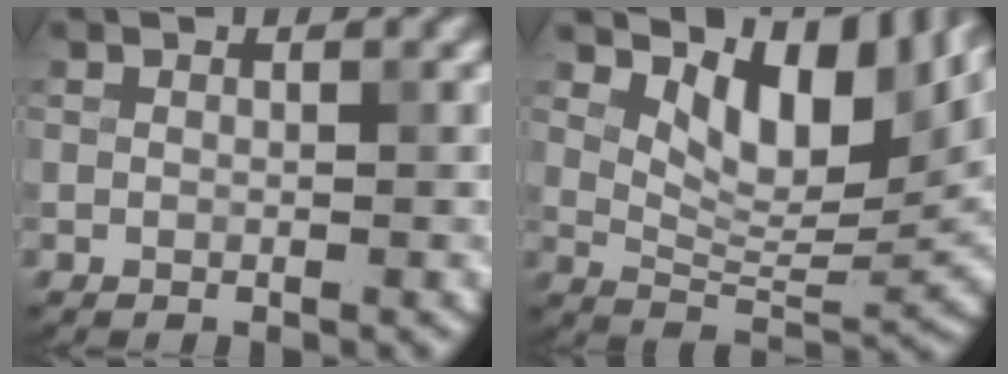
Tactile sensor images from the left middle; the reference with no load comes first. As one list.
[{"total": 8.3, "force": [4.5, 3.8, 5.8], "torque": [-0.086, -0.009, 0.077]}]